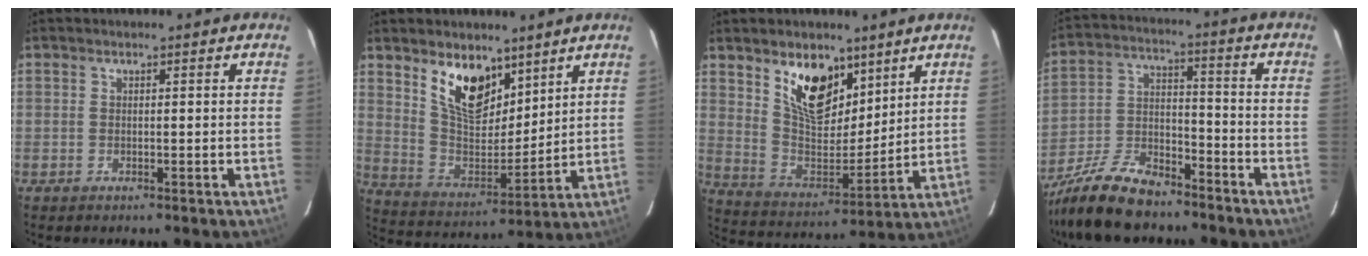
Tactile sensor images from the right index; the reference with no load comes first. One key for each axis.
{"total": 13.1, "fx": 8.2, "fy": 6.5, "fz": 7.8, "tx": -0.141, "ty": -0.008, "tz": 0.161}
{"total": 14.2, "fx": 8.5, "fy": 7.5, "fz": 8.6, "tx": -0.149, "ty": -0.009, "tz": 0.163}
{"total": 16.7, "fx": -12.9, "fy": 6.6, "fz": 8.3, "tx": -0.187, "ty": -0.006, "tz": -0.232}